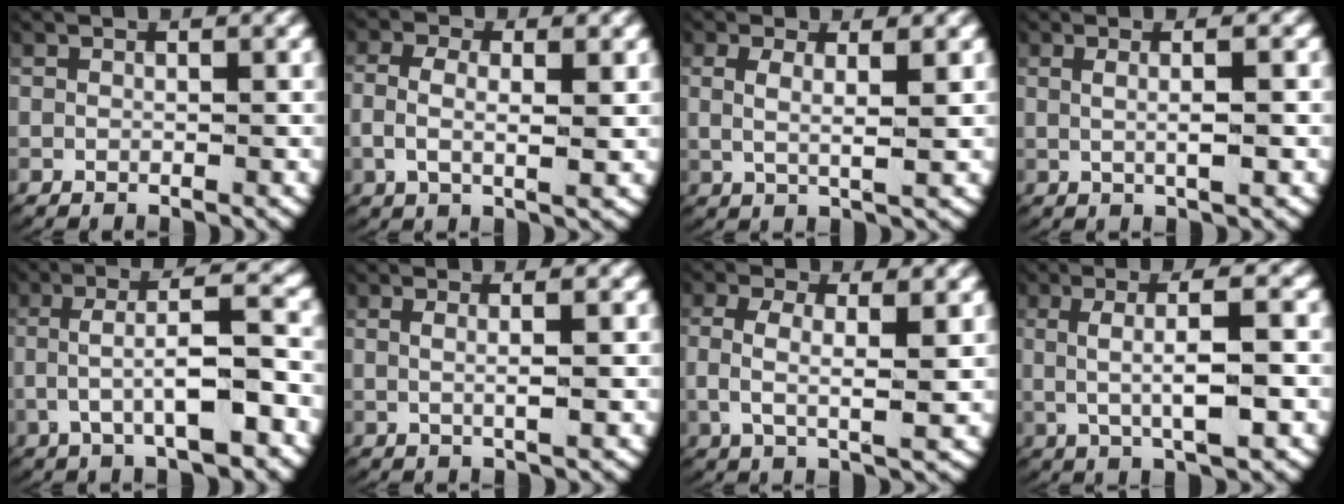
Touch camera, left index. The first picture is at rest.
{"total": 3.5, "force": [0.0, 1.7, 3.0], "torque": [-0.072, -0.013, 0.006]}
{"total": 2.7, "force": [1.0, 0.9, 2.4], "torque": [-0.052, -0.012, 0.024]}
{"total": 2.7, "force": [0.4, 0.4, 2.6], "torque": [-0.044, 0.001, 0.011]}
{"total": 5.7, "force": [-0.3, 2.0, 5.3], "torque": [-0.099, 0.008, -0.005]}
{"total": 1.9, "force": [0.4, 0.1, 1.8], "torque": [-0.038, -0.006, 0.012]}
{"total": 4.2, "force": [0.8, 1.8, 3.8], "torque": [-0.080, -0.008, 0.017]}
{"total": 5.9, "force": [1.4, 1.4, 5.6], "torque": [-0.090, 0.014, 0.023]}